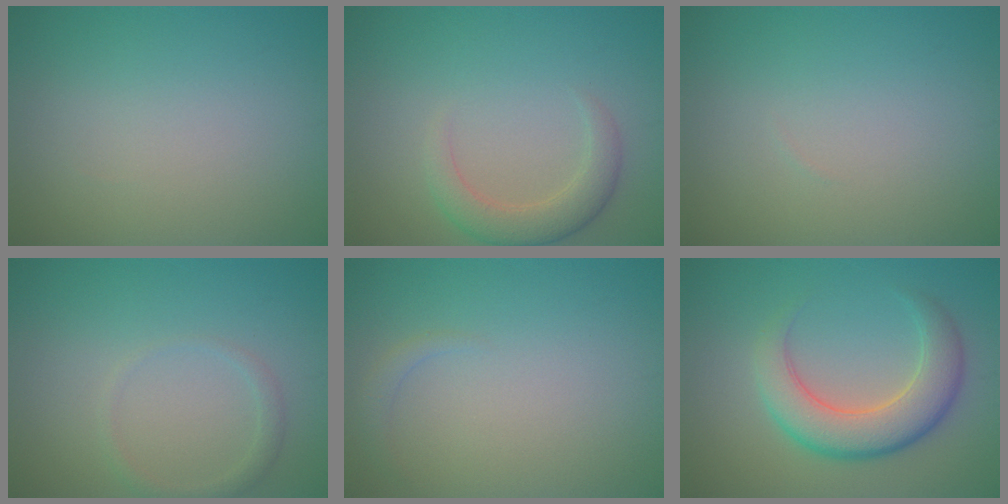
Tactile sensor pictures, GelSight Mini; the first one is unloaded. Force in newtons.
{"total": 3.1, "press": 3.1, "slide": 0.1}
{"total": 0.0}
{"total": 1.3, "press": 1.3, "slide": 0.0}
{"total": 1.0, "press": 1.0, "slide": 0.2}
{"total": 6.0, "press": 6.0, "slide": 0.5}